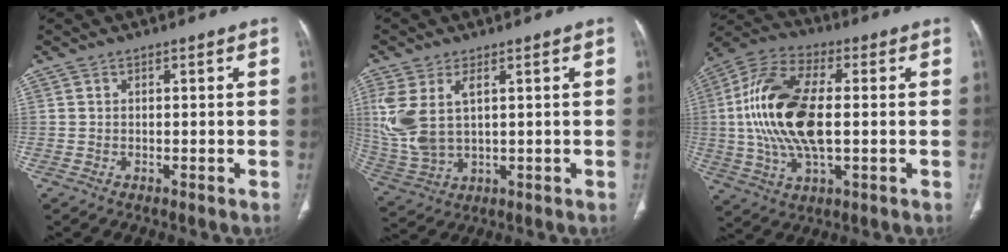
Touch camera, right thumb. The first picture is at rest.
{"total": 11.4, "force": [2.8, 6.2, 9.2], "torque": [-0.222, -0.002, 0.073]}
{"total": 19.7, "force": [0.6, 9.3, 17.3], "torque": [-0.361, 0.013, 0.009]}